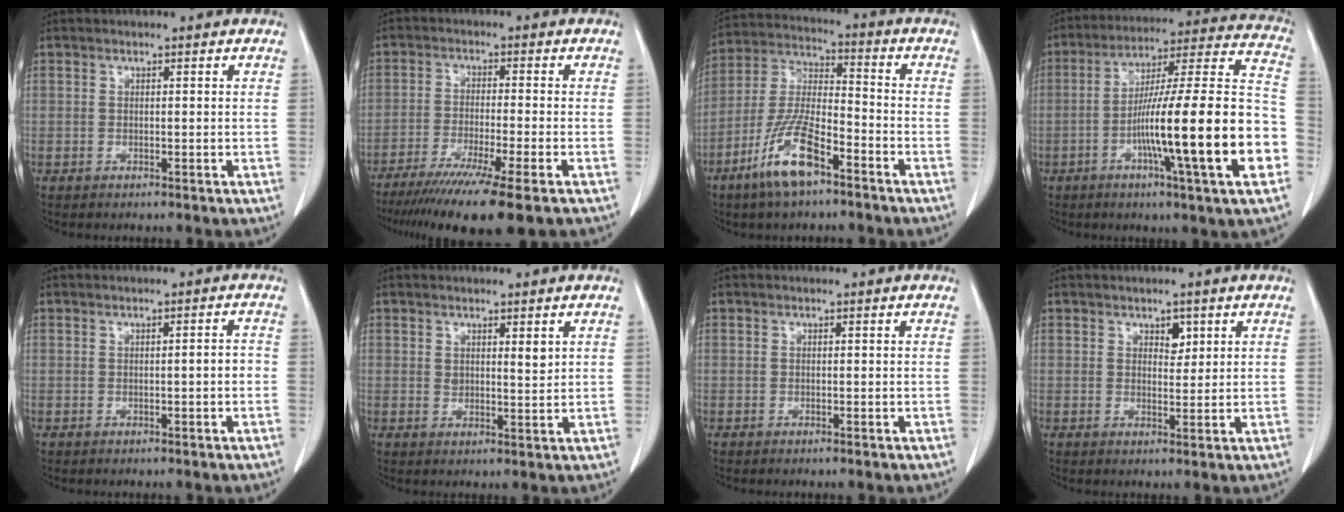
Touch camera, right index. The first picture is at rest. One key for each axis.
{"total": 13.7, "fx": -9.9, "fy": -0.4, "fz": 9.4, "tx": -0.153, "ty": -0.042, "tz": -0.159}
{"total": 11.9, "fx": -7.1, "fy": 3.0, "fz": 9.0, "tx": -0.195, "ty": -0.008, "tz": -0.135}
{"total": 23.1, "fx": -6.6, "fy": 0.3, "fz": 22.1, "tx": -0.298, "ty": 0.003, "tz": -0.110}
{"total": 1.5, "fx": -0.4, "fy": 0.2, "fz": 1.4, "tx": -0.018, "ty": 0.002, "tz": -0.006}
{"total": 2.5, "fx": 1.3, "fy": 0.8, "fz": 2.0, "tx": -0.032, "ty": -0.009, "tz": 0.024}
{"total": 0.0}
{"total": 2.2, "fx": 1.1, "fy": 1.2, "fz": 1.3, "tx": -0.015, "ty": -0.002, "tz": 0.018}